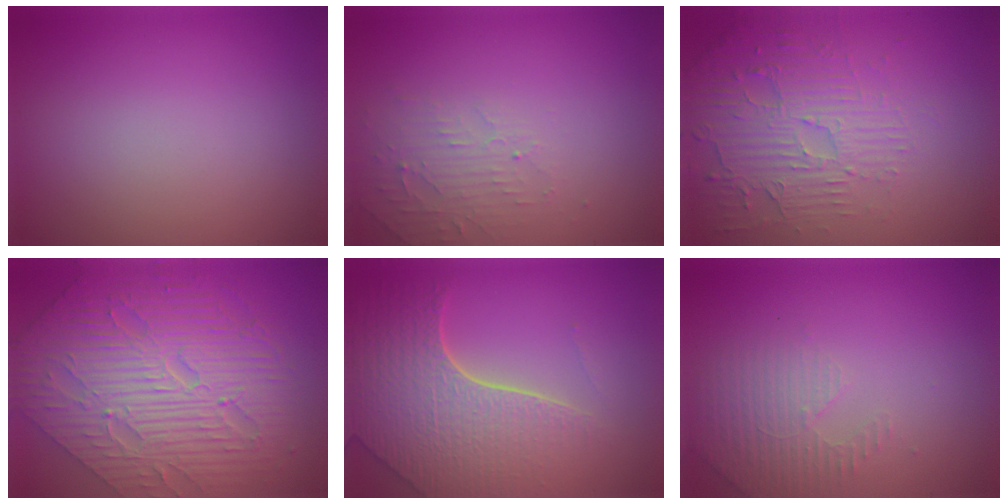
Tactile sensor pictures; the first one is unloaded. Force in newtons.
{"total": 2.4, "press": 2.3, "slide": 0.5}
{"total": 5.8, "press": 3.7, "slide": 4.5}
{"total": 8.9, "press": 6.8, "slide": 5.7}
{"total": 8.0, "press": 5.6, "slide": 5.6}
{"total": 2.8, "press": 2.7, "slide": 0.8}